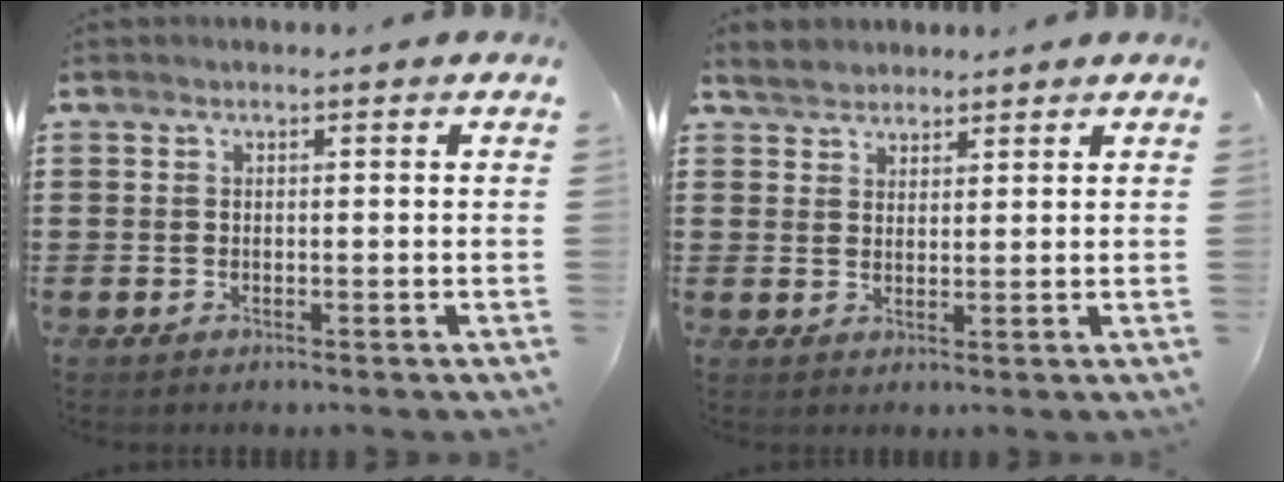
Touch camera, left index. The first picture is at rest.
{"total": 2.6, "force": [2.3, 1.2, -0.2], "torque": [-0.008, 0.007, 0.045]}